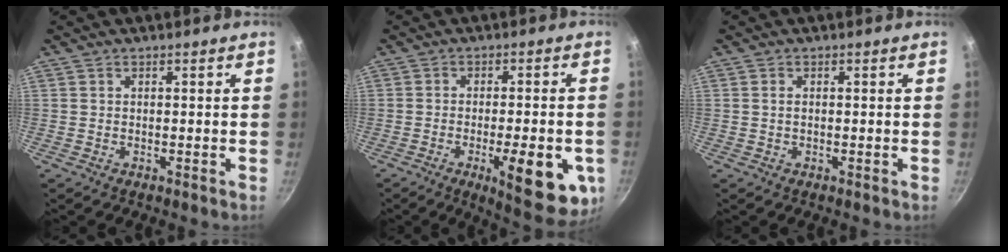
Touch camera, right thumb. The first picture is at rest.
{"total": 15.1, "force": [-4.9, 4.9, 13.4], "torque": [-0.149, 0.001, -0.061]}
{"total": 0.7, "force": [0.1, 0.4, 0.6], "torque": [-0.012, 0.002, 0.001]}